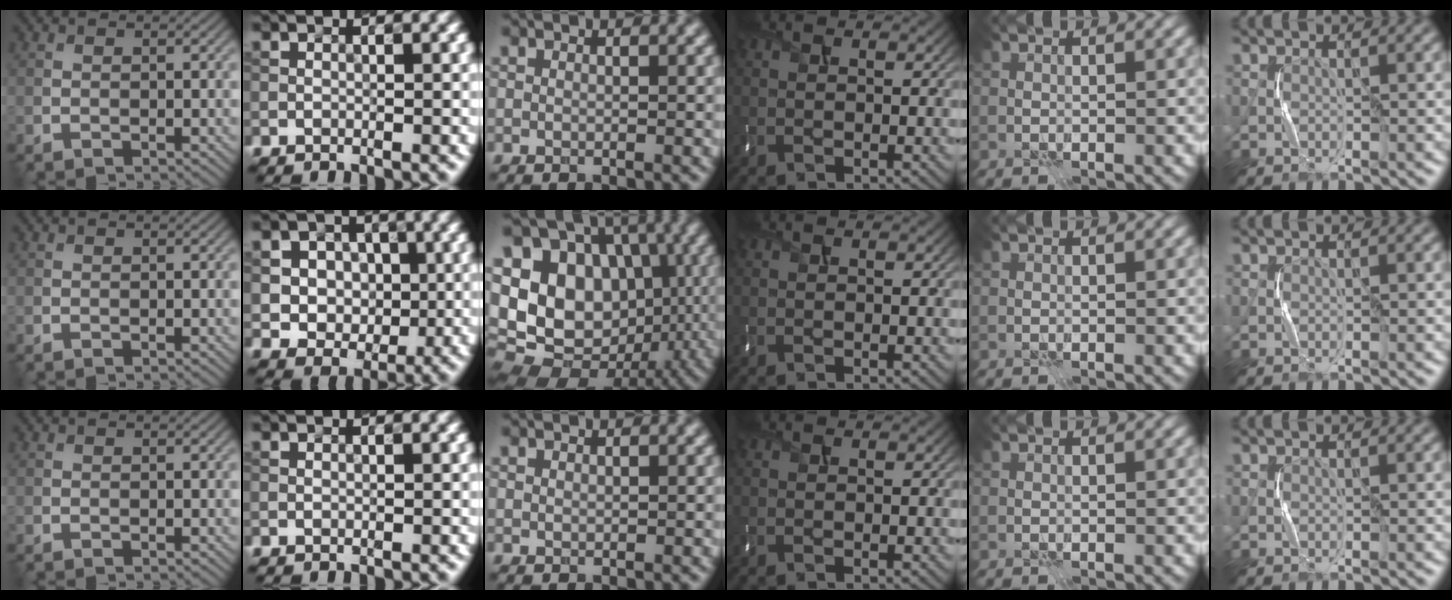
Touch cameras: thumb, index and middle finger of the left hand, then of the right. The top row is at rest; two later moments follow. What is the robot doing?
{"motion": "press", "object": "memory foam"}